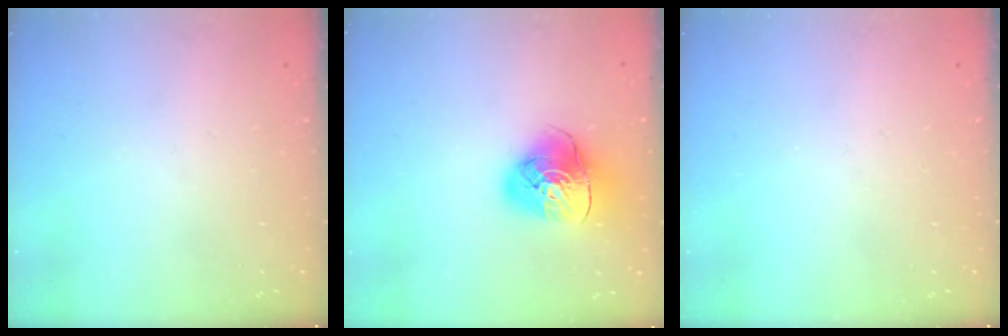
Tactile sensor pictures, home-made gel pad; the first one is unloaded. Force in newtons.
{"total": 12.3, "press": 12.2, "slide": 1.7}
{"total": 0.0}